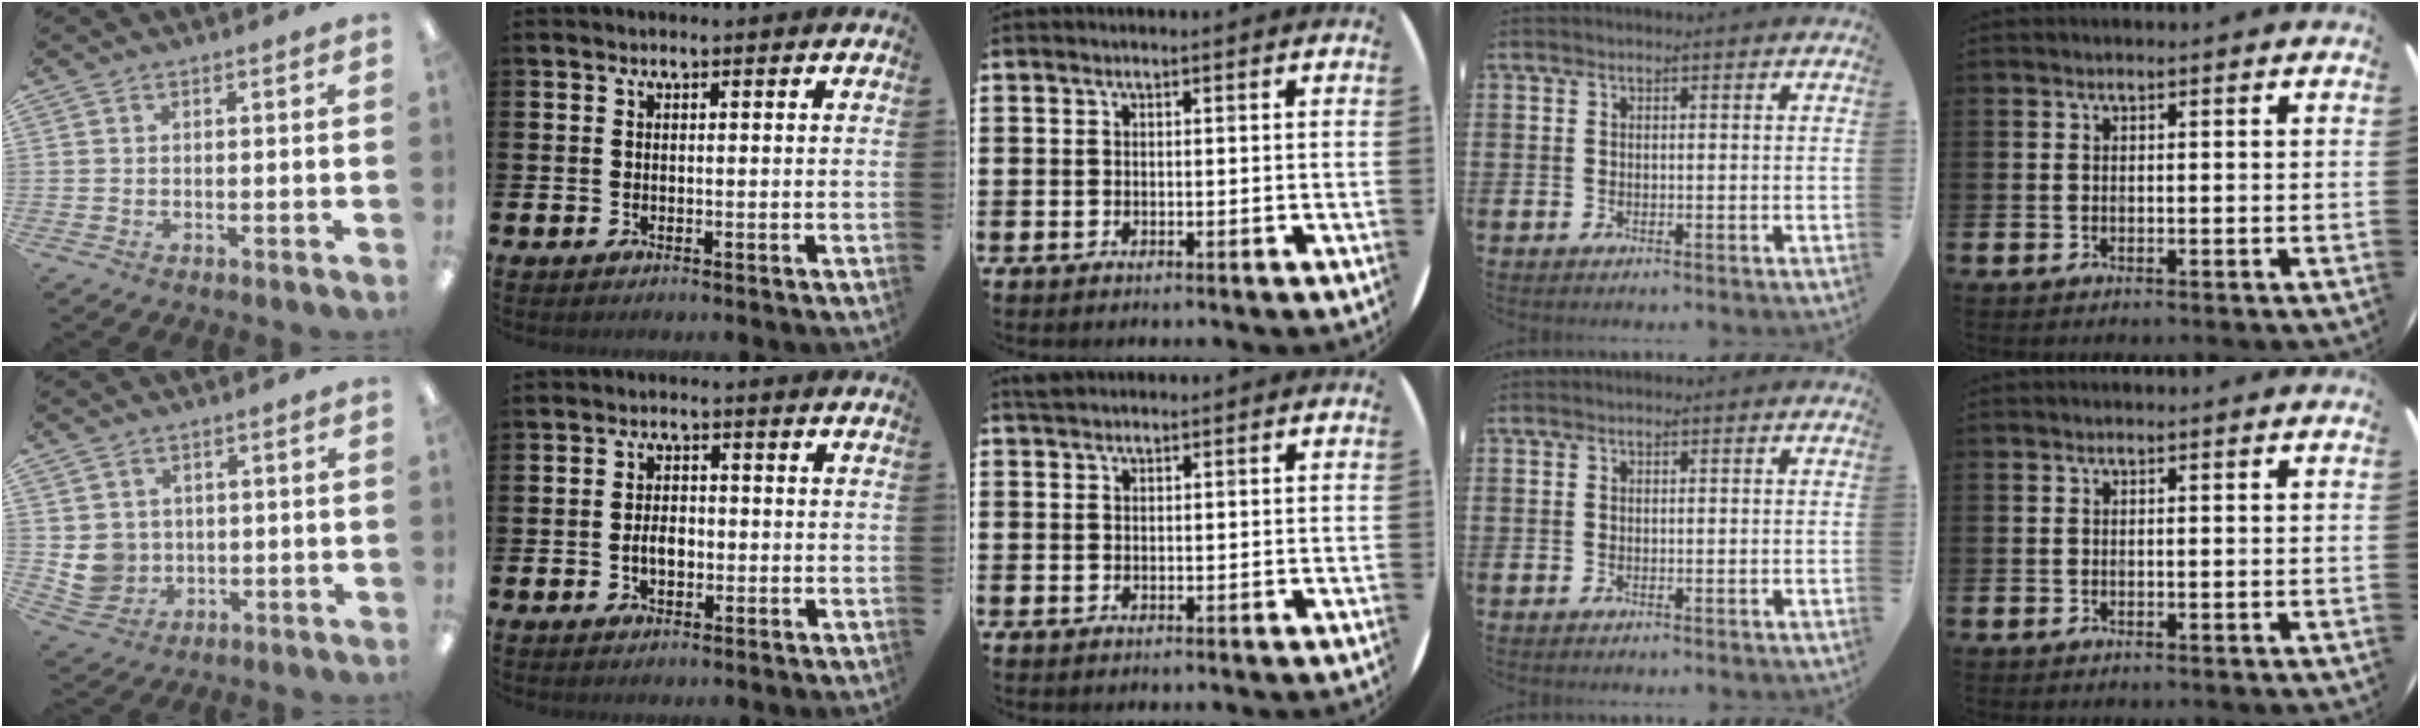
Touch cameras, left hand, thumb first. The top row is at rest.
{"thumb": {"total": 6.4, "force": [1.1, 6.0, 1.7], "torque": [-0.046, 0.003, 0.026]}, "index": {"total": 2.9, "force": [-0.6, 1.8, 2.2], "torque": [-0.023, -0.005, -0.017]}, "middle": {"total": 0.9, "force": [0.9, 0.3, 0.2], "torque": [-0.005, 0.003, 0.017]}}